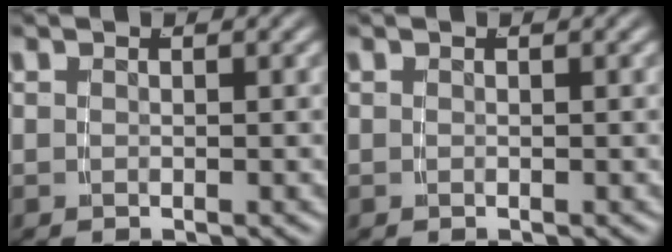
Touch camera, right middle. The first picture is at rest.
{"total": 0.0}